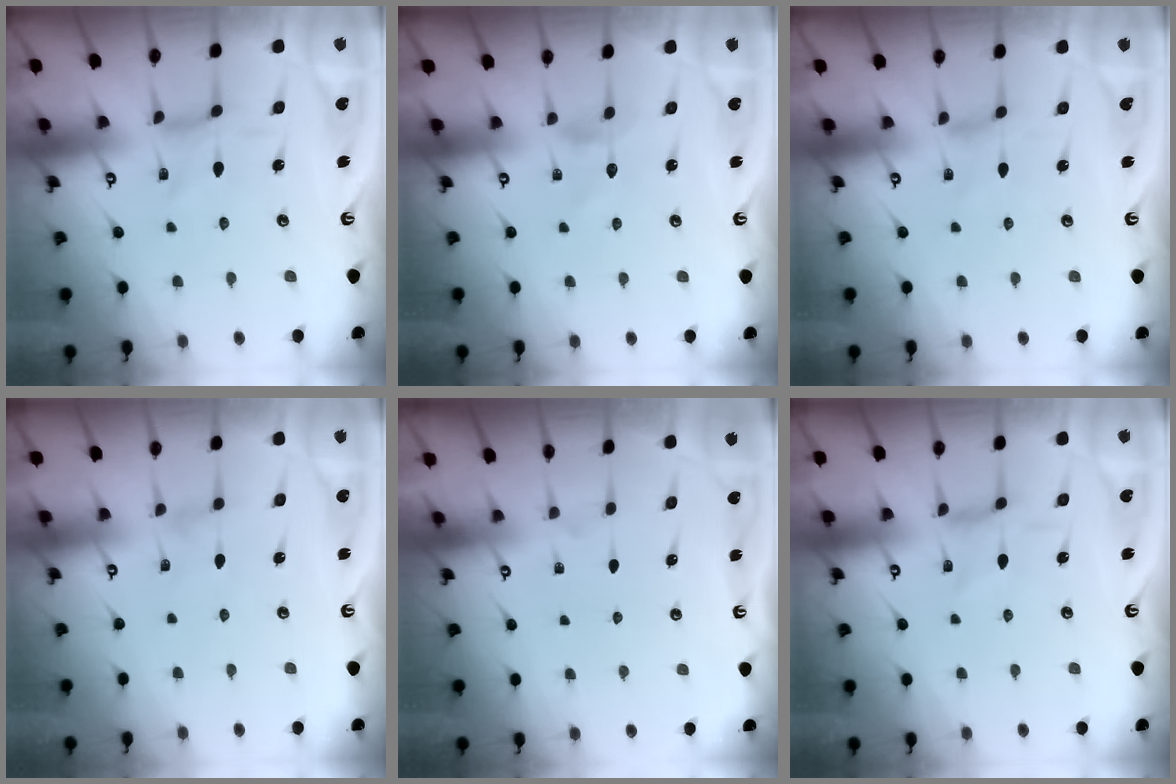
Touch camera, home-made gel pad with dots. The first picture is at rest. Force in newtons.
{"total": 2.7, "press": 2.7, "slide": 0.3}
{"total": 0.0}
{"total": 0.0}
{"total": 0.0}
{"total": 1.4, "press": 1.3, "slide": 0.3}